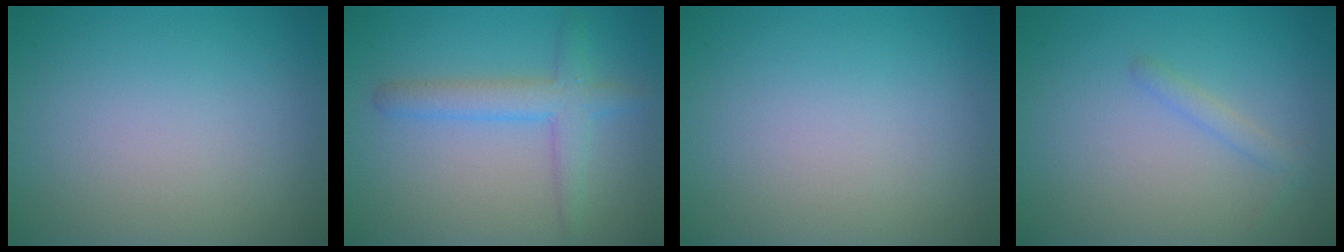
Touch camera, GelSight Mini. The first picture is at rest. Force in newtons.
{"total": 3.3, "press": 3.3, "slide": 0.2}
{"total": 0.0}
{"total": 1.1, "press": 1.1, "slide": 0.0}